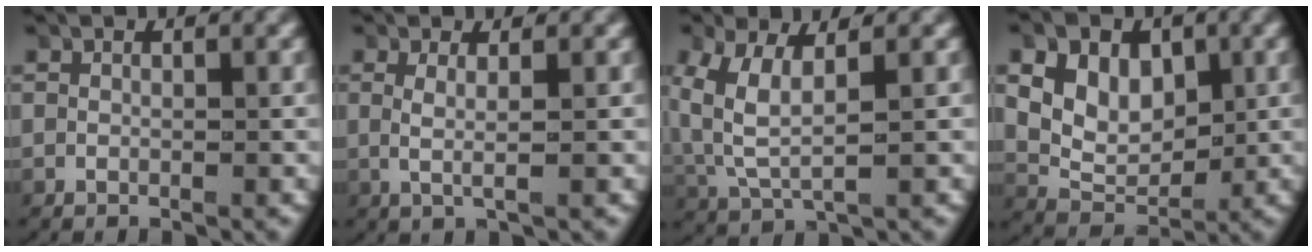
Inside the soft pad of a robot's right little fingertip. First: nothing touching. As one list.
[{"total": 2.1, "force": [0.4, 0.2, 2.1], "torque": [-0.050, -0.008, 0.014]}, {"total": 4.7, "force": [1.1, 2.8, 3.7], "torque": [-0.101, -0.015, 0.035]}, {"total": 8.1, "force": [1.3, 6.4, 4.7], "torque": [-0.086, -0.012, 0.023]}]